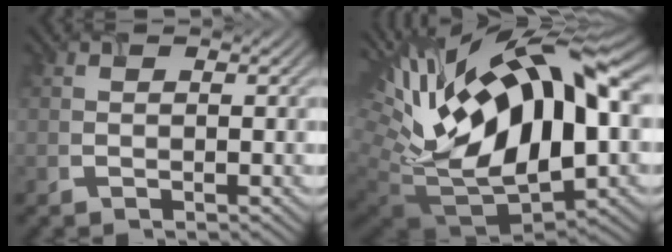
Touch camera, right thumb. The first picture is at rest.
{"total": 20.8, "force": [5.5, 9.9, 17.4], "torque": [-0.352, 0.018, 0.103]}